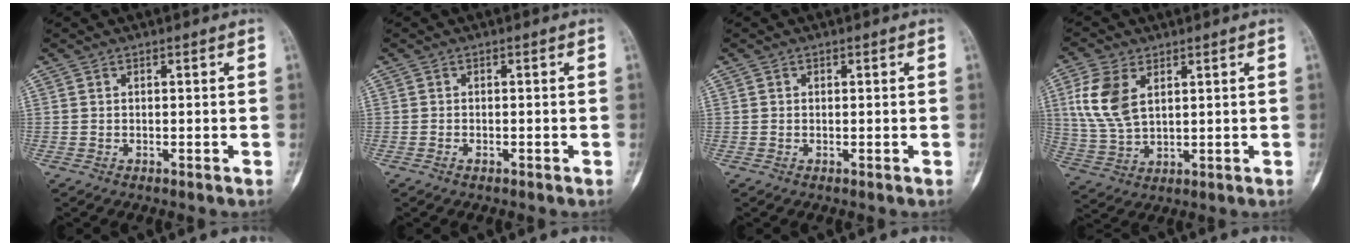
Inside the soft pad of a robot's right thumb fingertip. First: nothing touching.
{"total": 0.6, "force": [-0.4, 0.3, 0.3], "torque": [-0.006, 0.004, -0.008]}
{"total": 0.0}
{"total": 10.0, "force": [3.3, 5.9, 7.4], "torque": [-0.152, -0.006, 0.072]}